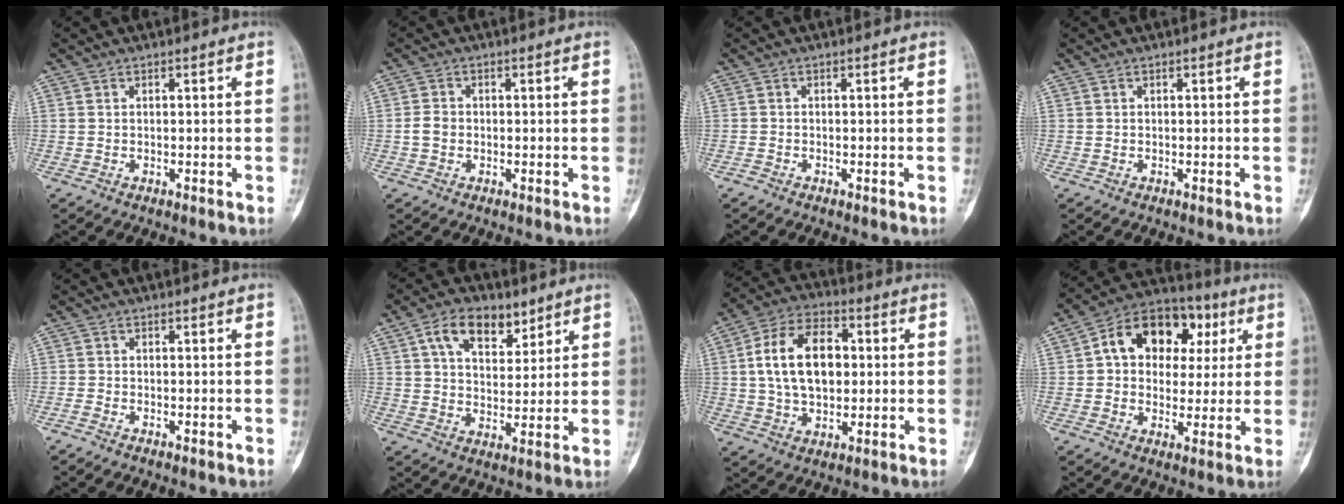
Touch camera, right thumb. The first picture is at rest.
{"total": 2.5, "force": [-0.4, 2.0, 1.4], "torque": [-0.024, 0.008, -0.010]}
{"total": 0.6, "force": [-0.6, 0.2, 0.1], "torque": [-0.003, 0.001, -0.014]}
{"total": 0.0}
{"total": 0.9, "force": [-0.8, 0.3, 0.4], "torque": [-0.010, 0.002, -0.018]}
{"total": 10.6, "force": [5.7, 6.1, 6.5], "torque": [-0.083, -0.022, 0.098]}
{"total": 15.2, "force": [1.7, 9.7, 11.6], "torque": [-0.182, 0.015, 0.025]}
{"total": 16.1, "force": [4.0, 11.8, 10.2], "torque": [-0.110, 0.020, 0.055]}